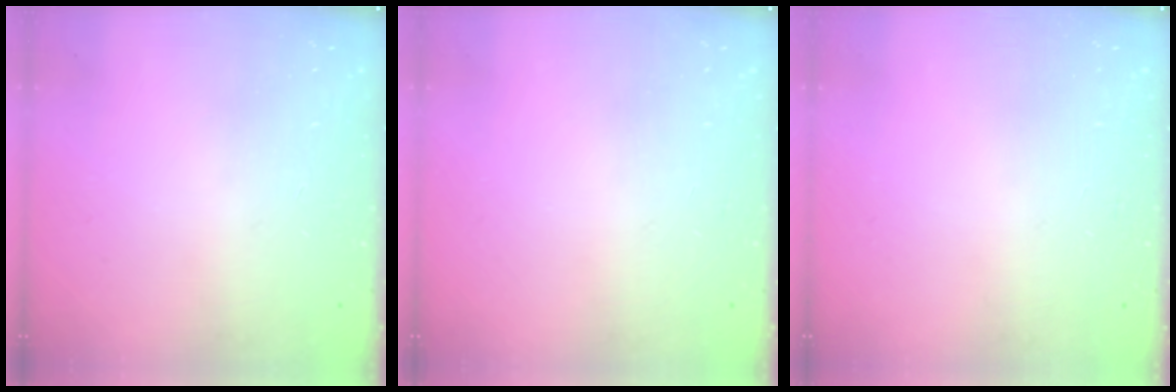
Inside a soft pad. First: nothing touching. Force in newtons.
{"total": 0.0}
{"total": 0.0}